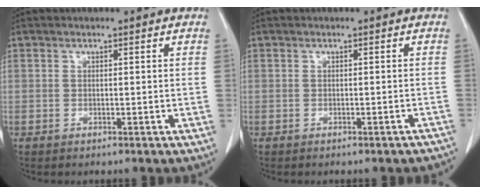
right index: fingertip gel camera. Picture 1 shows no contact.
{"total": 3.5, "force": [-3.3, 0.6, 1.1], "torque": [-0.010, -0.005, -0.035]}